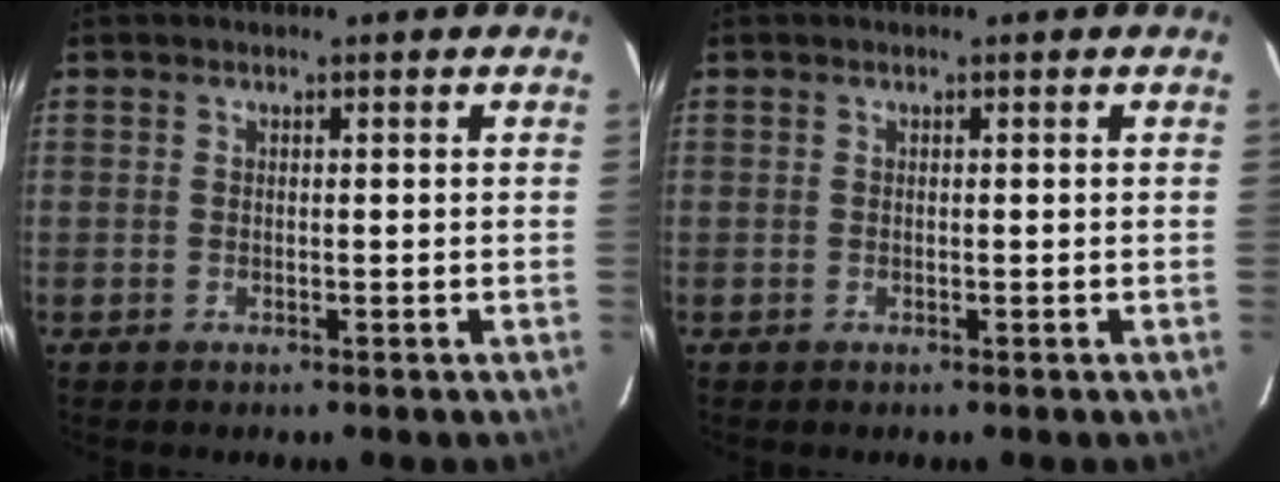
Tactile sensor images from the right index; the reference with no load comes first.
{"total": 0.0}